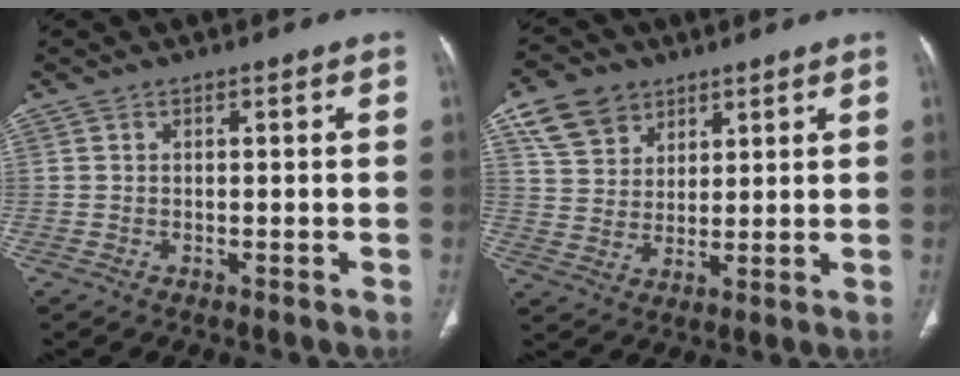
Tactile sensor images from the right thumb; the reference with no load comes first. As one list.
[{"total": 9.7, "force": [5.4, 7.2, 3.6], "torque": [-0.046, -0.012, 0.108]}]